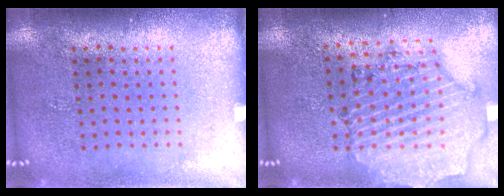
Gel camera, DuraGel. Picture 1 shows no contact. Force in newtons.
{"total": 1.7, "press": 1.6, "slide": 0.3}